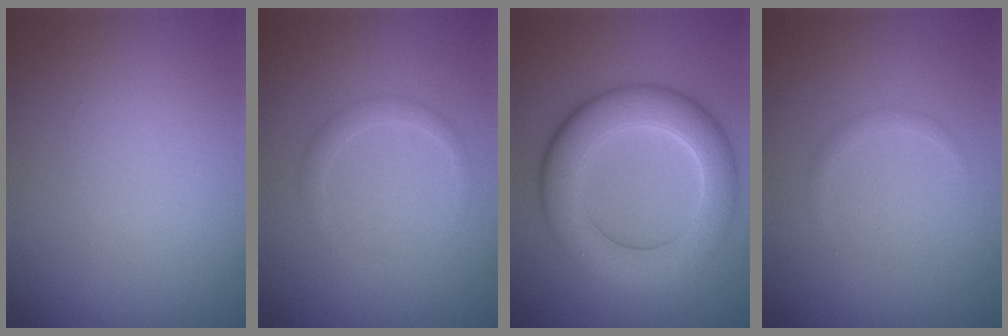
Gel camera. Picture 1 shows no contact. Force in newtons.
{"total": 1.4, "press": 1.4, "slide": 0.1}
{"total": 7.6, "press": 7.6, "slide": 0.5}
{"total": 0.7, "press": 0.7, "slide": 0.0}